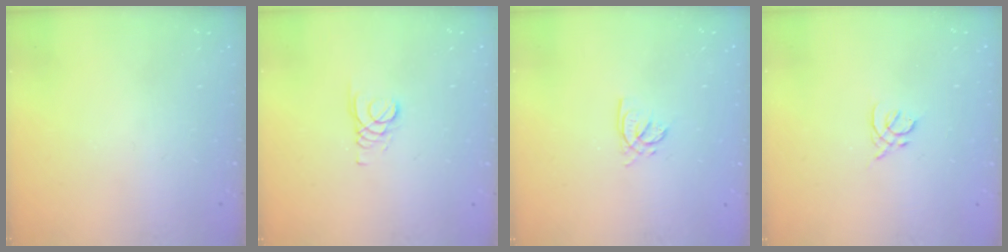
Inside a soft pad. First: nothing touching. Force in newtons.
{"total": 1.6, "press": 1.6, "slide": 0.2}
{"total": 2.6, "press": 2.6, "slide": 0.2}
{"total": 2.0, "press": 1.9, "slide": 0.6}